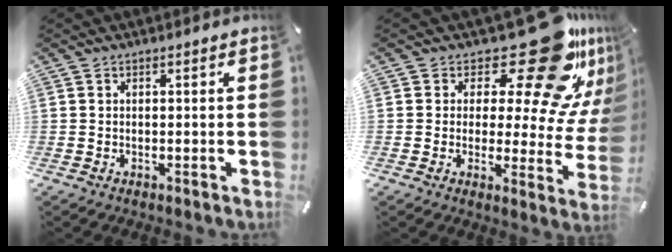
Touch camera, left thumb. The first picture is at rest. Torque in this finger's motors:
{"motor_torque": [0.47, 0.24, 0.22, -0.02, 0.06]}